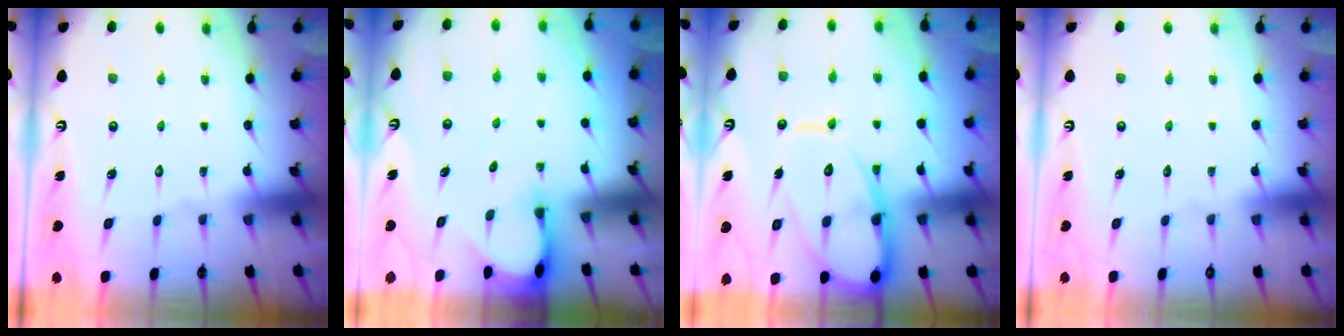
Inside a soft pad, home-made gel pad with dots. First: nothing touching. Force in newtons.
{"total": 3.4, "press": 3.4, "slide": 0.1}
{"total": 15.8, "press": 15.7, "slide": 1.6}
{"total": 0.0}